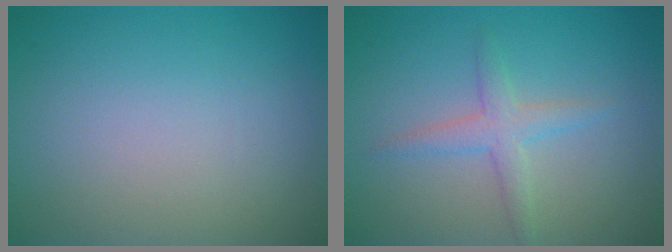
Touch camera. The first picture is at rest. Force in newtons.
{"total": 2.3, "press": 2.3, "slide": 0.1}